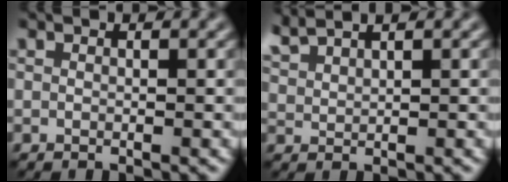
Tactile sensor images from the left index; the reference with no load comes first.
{"total": 2.4, "force": [2.3, 0.3, 0.7], "torque": [-0.018, 0.011, 0.053]}